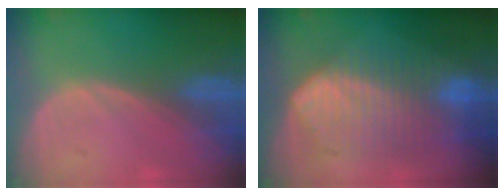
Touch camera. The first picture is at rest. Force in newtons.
{"total": 10.3, "press": 10.3, "slide": 0.4}